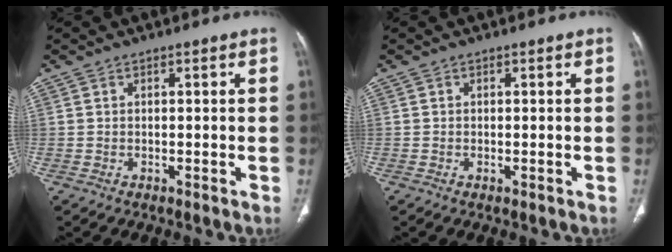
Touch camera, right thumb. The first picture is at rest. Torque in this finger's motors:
{"motor_torque": [-0.33, -0.13, -0.39, 0.16, -0.01]}